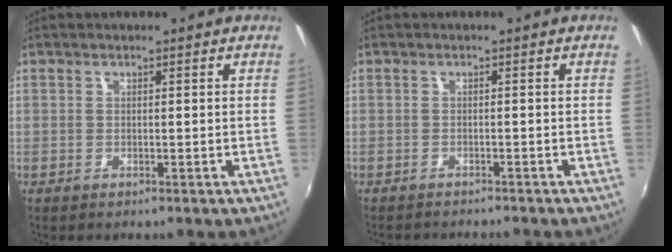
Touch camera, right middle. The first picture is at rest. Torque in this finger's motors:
{"motor_torque": [0.06, -0.25, 0.02, 0.03]}